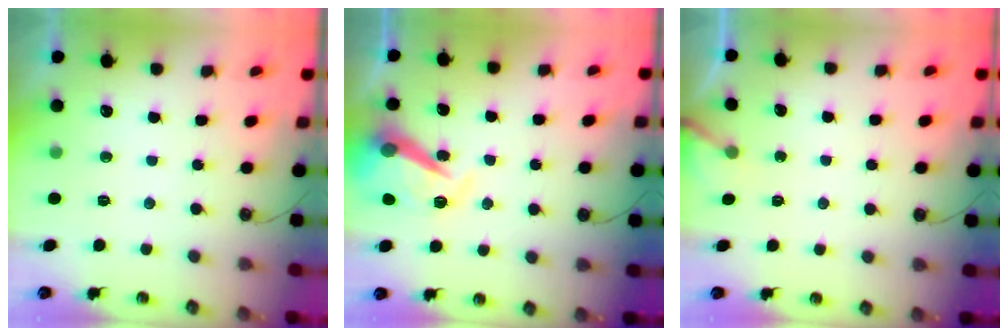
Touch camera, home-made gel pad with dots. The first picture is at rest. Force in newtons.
{"total": 16.6, "press": 16.6, "slide": 0.3}
{"total": 3.0, "press": 3.0, "slide": 0.3}